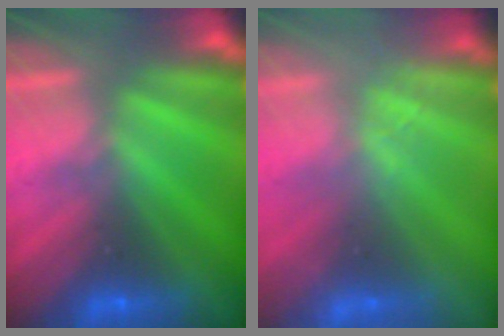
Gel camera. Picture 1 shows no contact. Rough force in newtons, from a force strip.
{"total": 2.3}